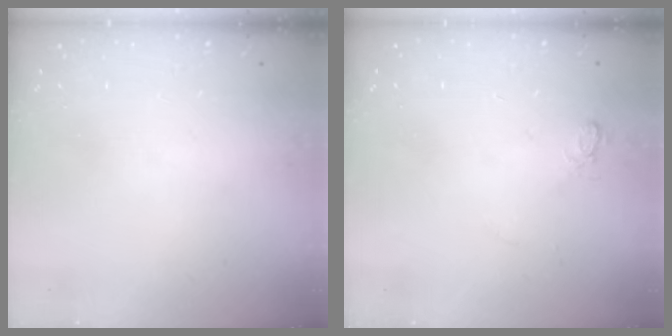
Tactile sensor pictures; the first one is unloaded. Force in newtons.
{"total": 4.6, "press": 4.5, "slide": 0.6}